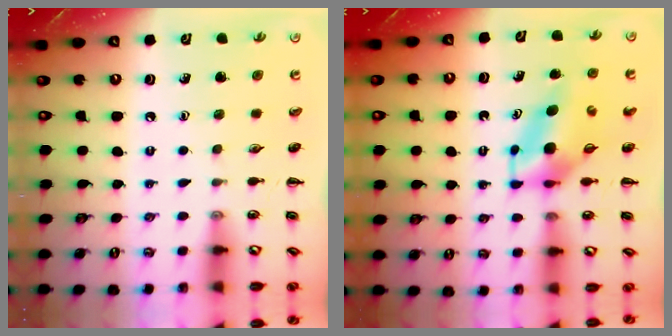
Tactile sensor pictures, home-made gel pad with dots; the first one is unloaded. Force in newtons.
{"total": 5.6, "press": 5.5, "slide": 1.1}